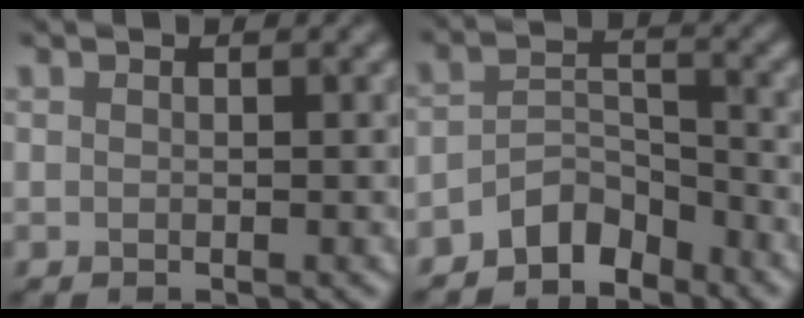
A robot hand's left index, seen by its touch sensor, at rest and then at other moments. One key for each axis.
{"total": 4.2, "fx": -4.0, "fy": 1.2, "fz": 0.7, "tx": -0.015, "ty": 0.006, "tz": -0.064}